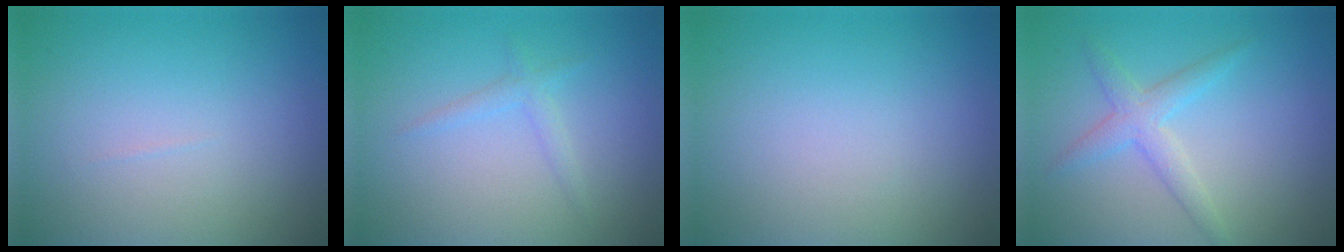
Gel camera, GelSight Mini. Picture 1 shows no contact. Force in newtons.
{"total": 1.3, "press": 1.3, "slide": 0.1}
{"total": 0.0}
{"total": 2.5, "press": 2.5, "slide": 0.2}